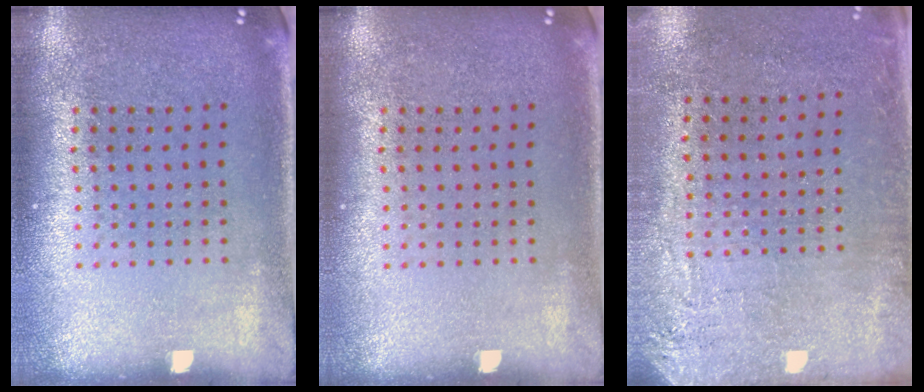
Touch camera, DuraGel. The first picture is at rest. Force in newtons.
{"total": 0.0}
{"total": 2.7, "press": 2.3, "slide": 1.4}